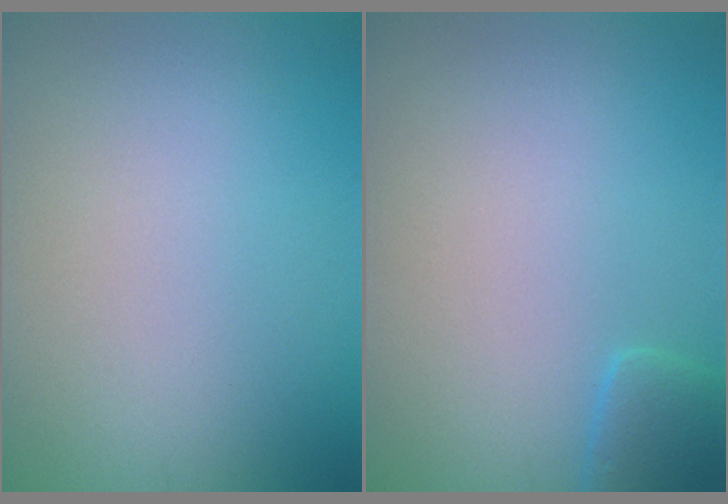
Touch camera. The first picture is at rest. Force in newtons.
{"total": 2.3, "press": 2.3, "slide": 0.2}